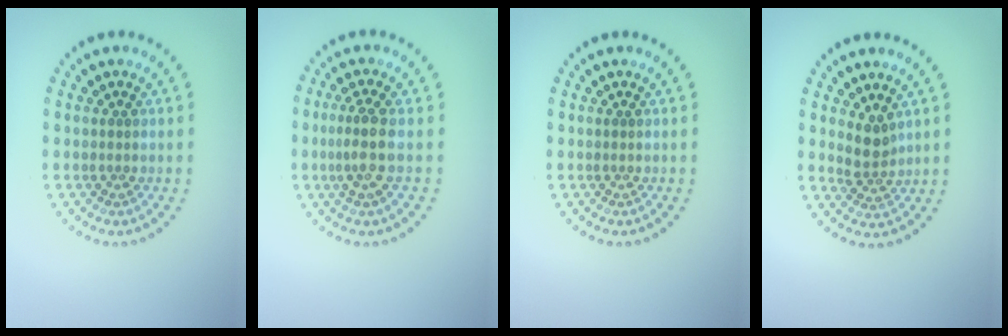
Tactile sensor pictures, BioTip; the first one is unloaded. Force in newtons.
{"total": 2.5, "press": 2.0, "slide": 1.5}
{"total": 0.0}
{"total": 2.3, "press": 1.8, "slide": 1.4}